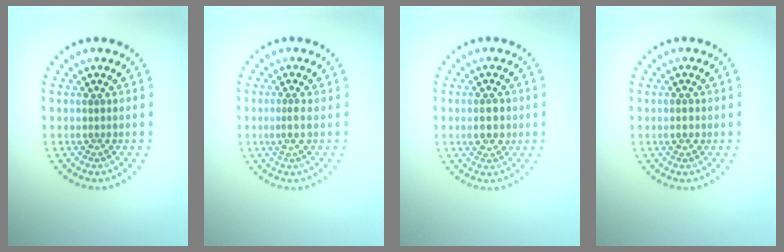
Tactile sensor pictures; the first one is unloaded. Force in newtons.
{"total": 1.6, "press": 1.2, "slide": 1.1}
{"total": 2.6, "press": 2.6, "slide": 0.1}
{"total": 1.1, "press": 1.0, "slide": 0.2}